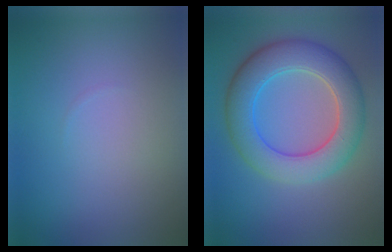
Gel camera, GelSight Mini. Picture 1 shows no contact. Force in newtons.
{"total": 7.6, "press": 7.6, "slide": 0.6}